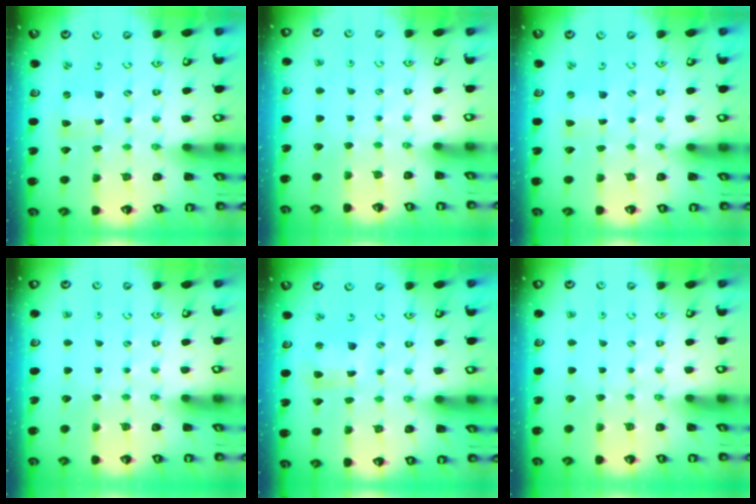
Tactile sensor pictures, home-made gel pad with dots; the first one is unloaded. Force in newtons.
{"total": 0.0}
{"total": 0.0}
{"total": 0.0}
{"total": 4.6, "press": 4.6, "slide": 0.4}
{"total": 0.0}